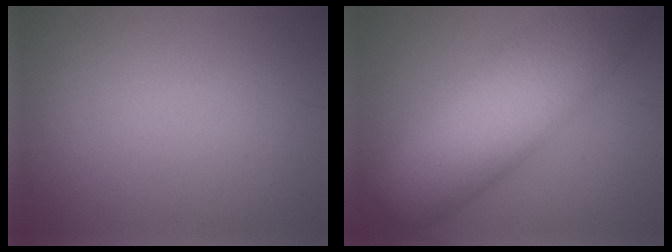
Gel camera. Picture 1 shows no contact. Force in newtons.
{"total": 11.9, "press": 11.9, "slide": 0.5}